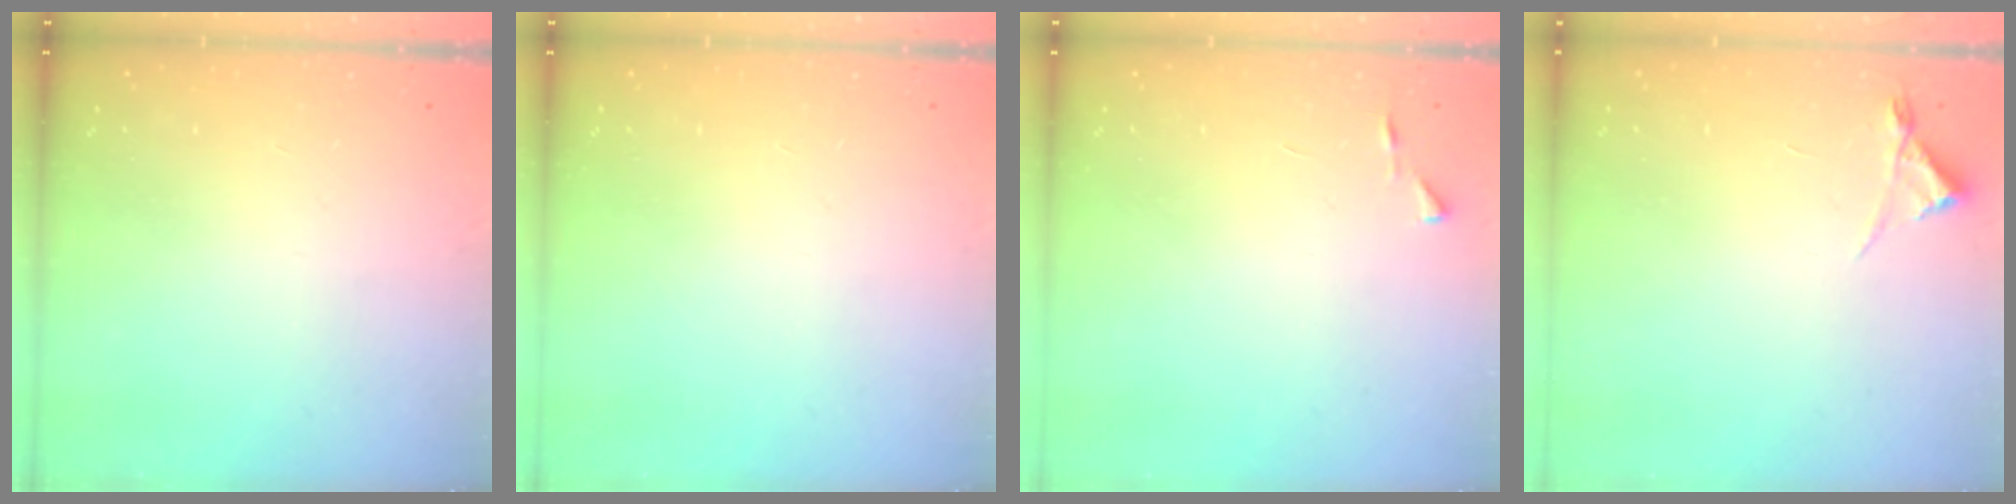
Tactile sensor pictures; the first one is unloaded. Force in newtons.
{"total": 0.0}
{"total": 3.1, "press": 3.1, "slide": 0.3}
{"total": 3.0, "press": 2.9, "slide": 0.5}